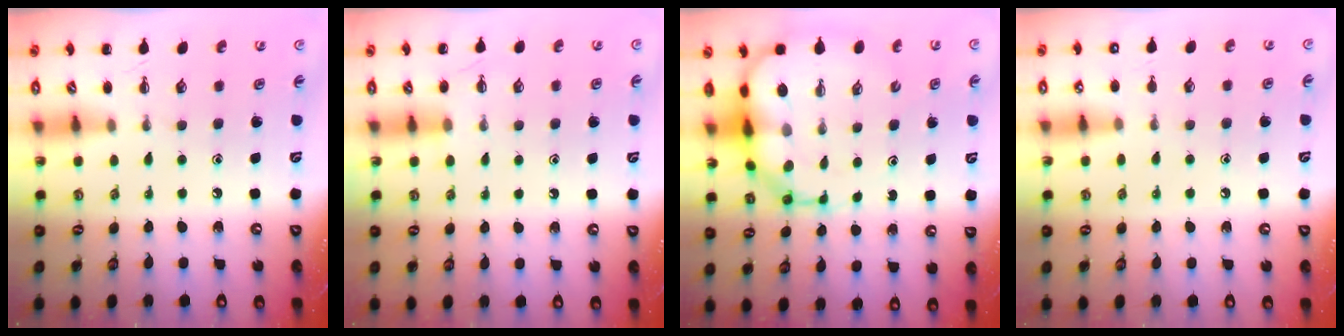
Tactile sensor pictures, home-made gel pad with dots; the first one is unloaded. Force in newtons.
{"total": 6.9, "press": 6.7, "slide": 1.6}
{"total": 12.2, "press": 11.7, "slide": 3.5}
{"total": 7.0, "press": 6.5, "slide": 2.4}